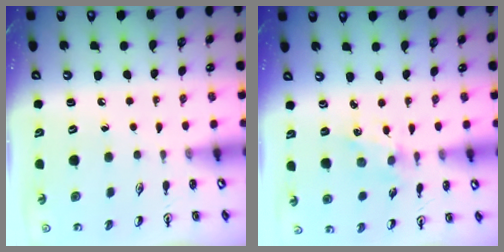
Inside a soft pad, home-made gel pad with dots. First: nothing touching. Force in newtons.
{"total": 1.5, "press": 1.5, "slide": 0.1}